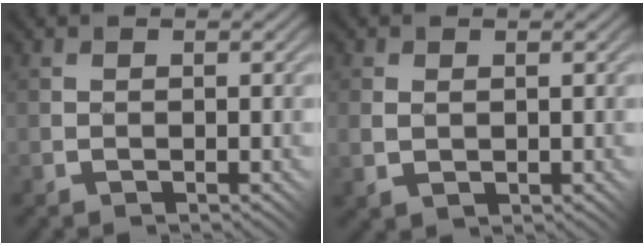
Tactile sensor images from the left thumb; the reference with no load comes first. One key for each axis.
{"total": 2.1, "fx": 0.2, "fy": 1.4, "fz": 1.5, "tx": -0.034, "ty": -0.005, "tz": 0.011}